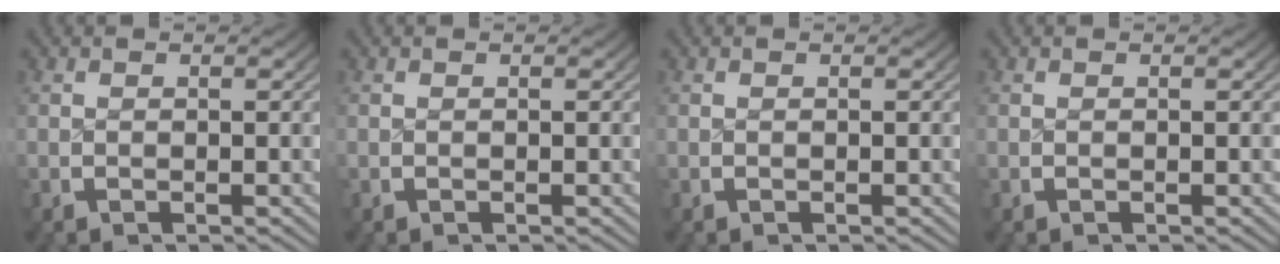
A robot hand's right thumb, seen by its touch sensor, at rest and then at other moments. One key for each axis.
{"total": 0.0}
{"total": 0.0}
{"total": 0.0}